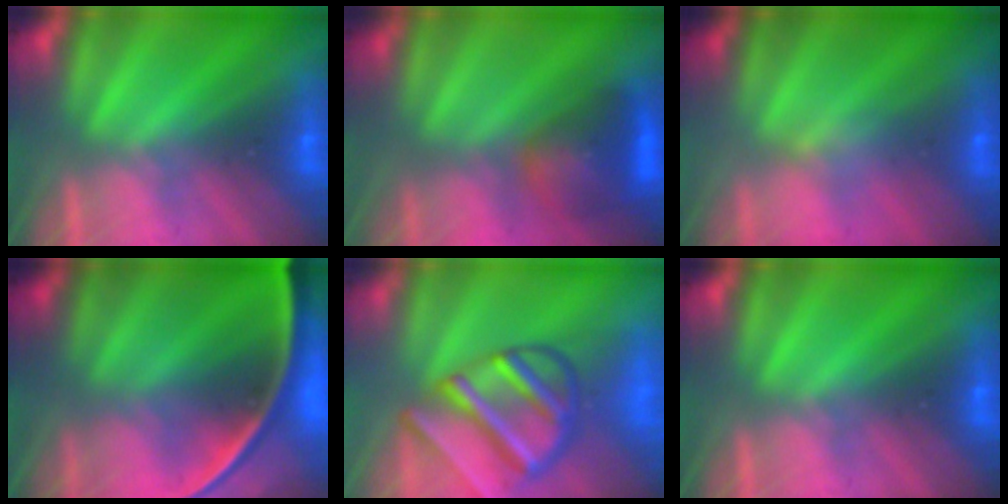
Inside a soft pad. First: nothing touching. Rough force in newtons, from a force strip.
{"total": 7.0}
{"total": 2.4}
{"total": 7.2}
{"total": 6.9}
{"total": 0.0}